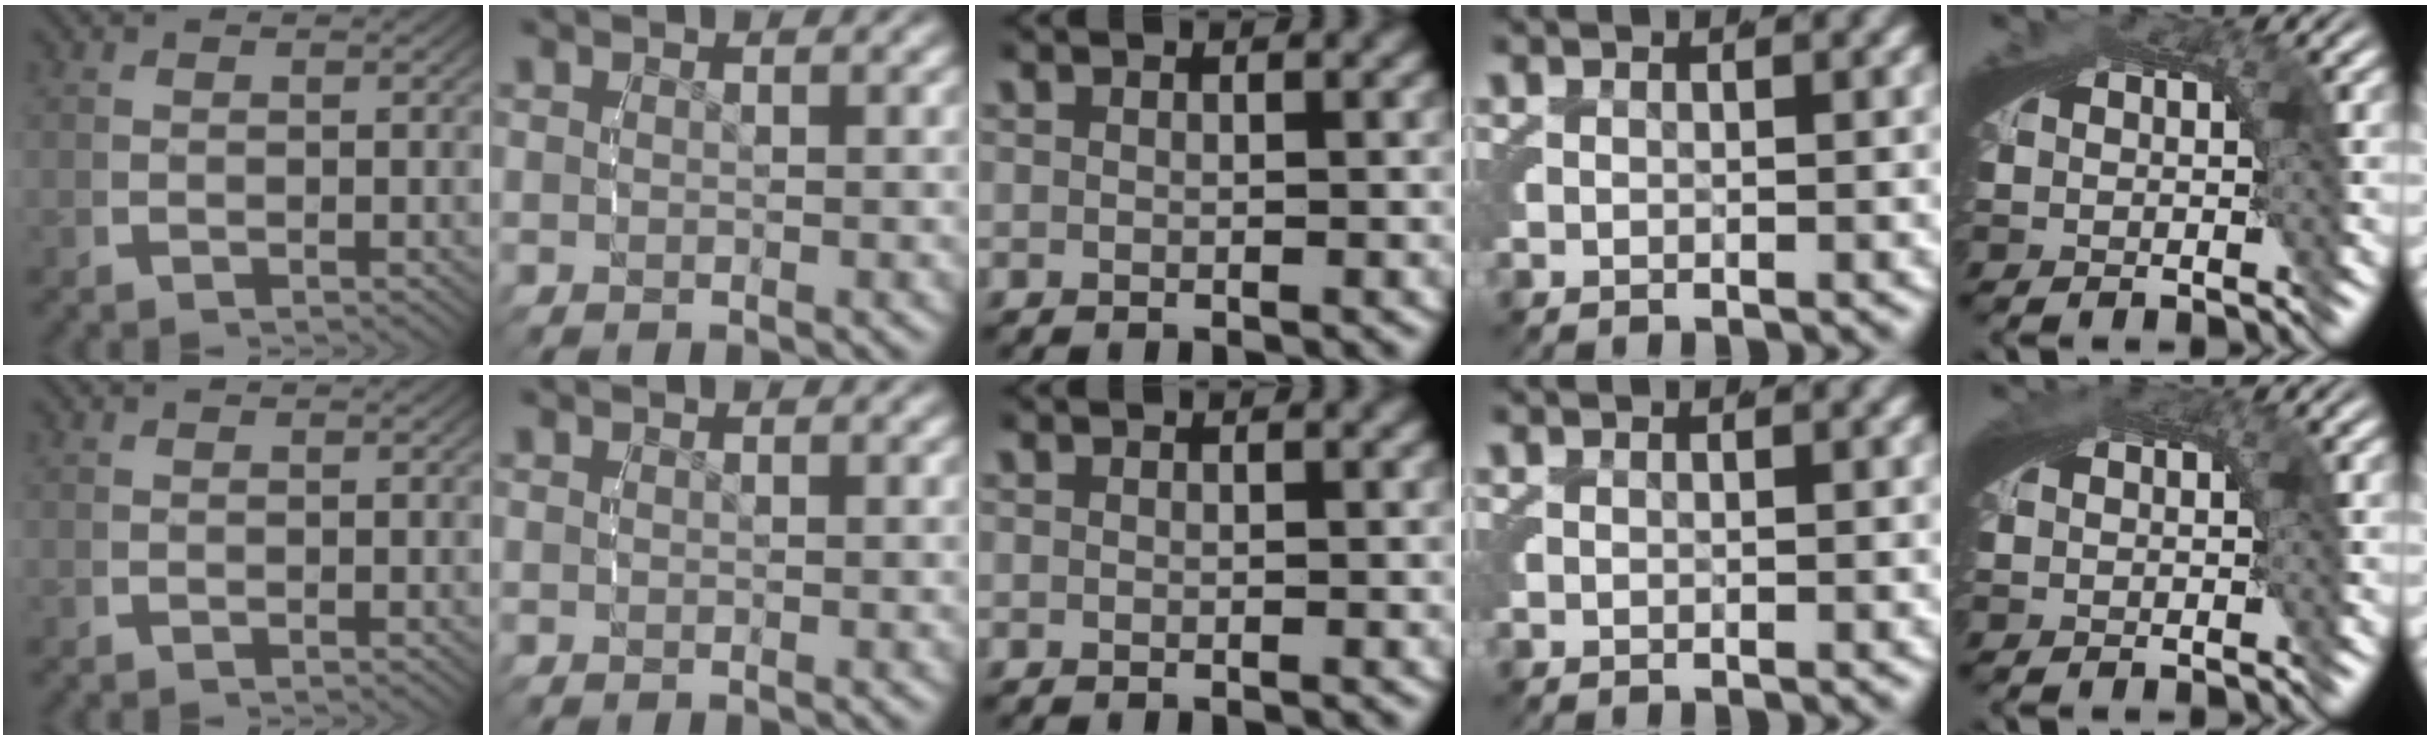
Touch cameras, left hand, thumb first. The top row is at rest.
{"little": {"total": 0.8, "force": [0.3, 0.4, 0.6], "torque": [-0.009, 0.003, 0.003]}}